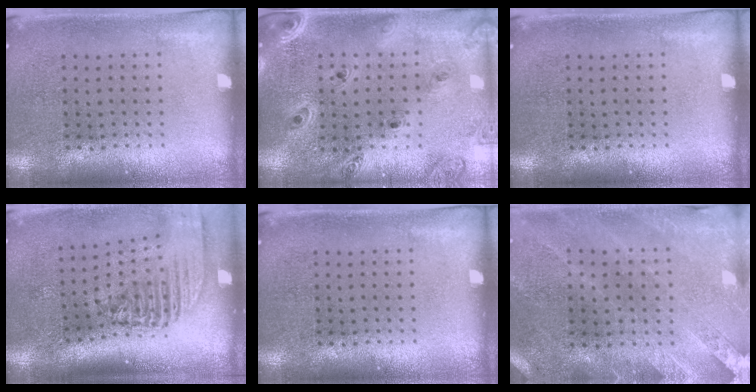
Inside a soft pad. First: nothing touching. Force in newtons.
{"total": 1.3, "press": 1.3, "slide": 0.2}
{"total": 0.0}
{"total": 2.3, "press": 1.7, "slide": 1.5}
{"total": 0.0}
{"total": 0.6, "press": 0.6, "slide": 0.2}